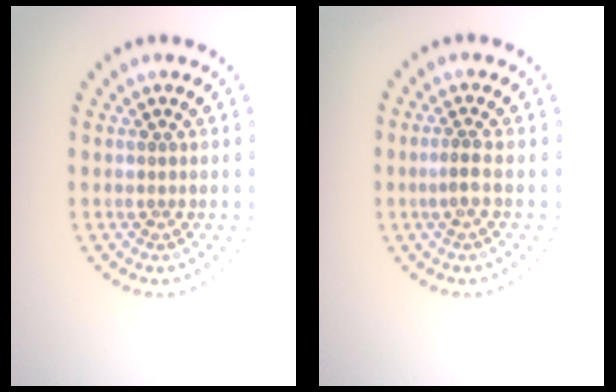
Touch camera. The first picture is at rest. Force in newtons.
{"total": 1.2, "press": 0.9, "slide": 0.8}